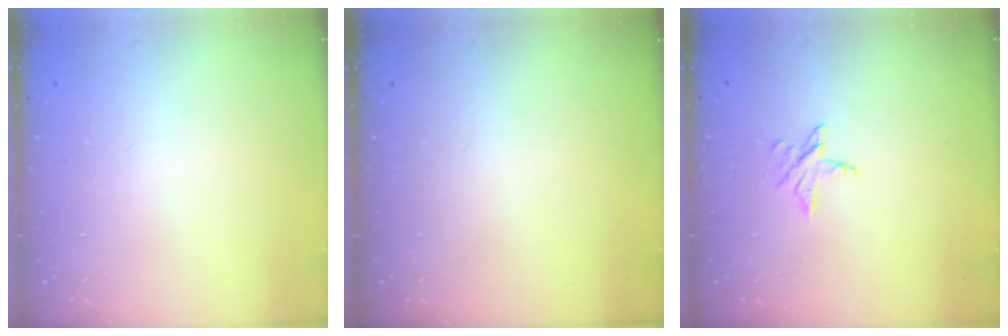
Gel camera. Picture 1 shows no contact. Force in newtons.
{"total": 0.0}
{"total": 4.0, "press": 4.0, "slide": 0.3}